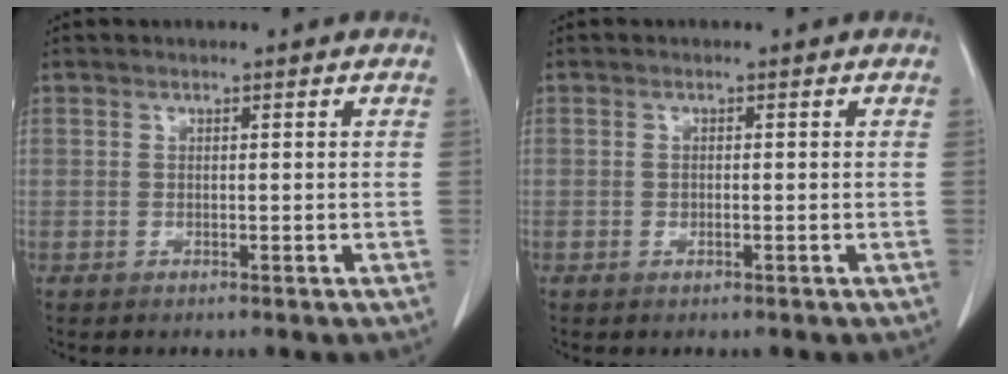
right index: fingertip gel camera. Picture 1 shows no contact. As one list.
[{"total": 0.6, "force": [-0.1, 0.2, 0.5], "torque": [-0.009, 0.001, 0.000]}]